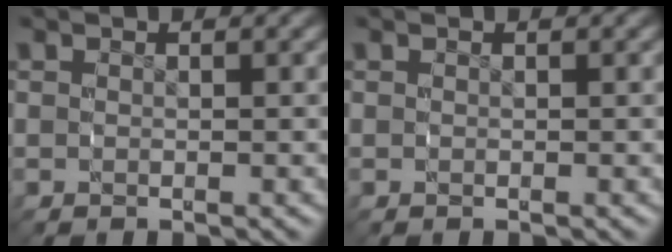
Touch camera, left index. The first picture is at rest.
{"total": 0.0}